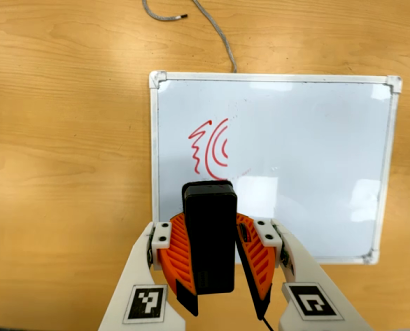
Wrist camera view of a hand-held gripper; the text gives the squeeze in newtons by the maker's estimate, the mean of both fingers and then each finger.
{"total": 10.2, "left": 10.1, "right": 10.2}